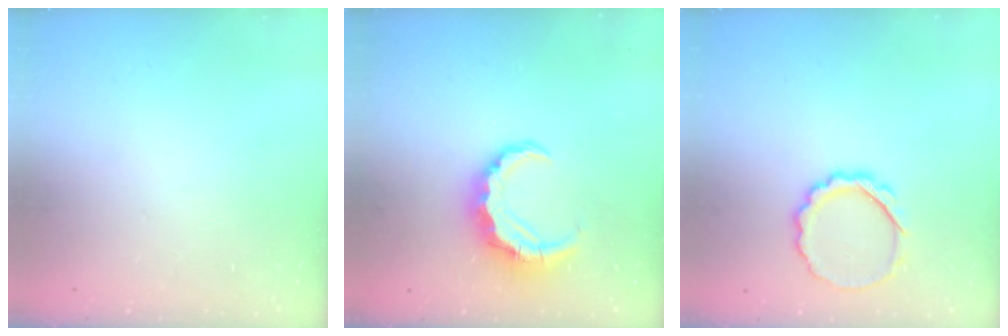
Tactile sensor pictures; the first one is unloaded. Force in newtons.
{"total": 8.1, "press": 8.0, "slide": 1.5}
{"total": 8.7, "press": 8.6, "slide": 1.0}